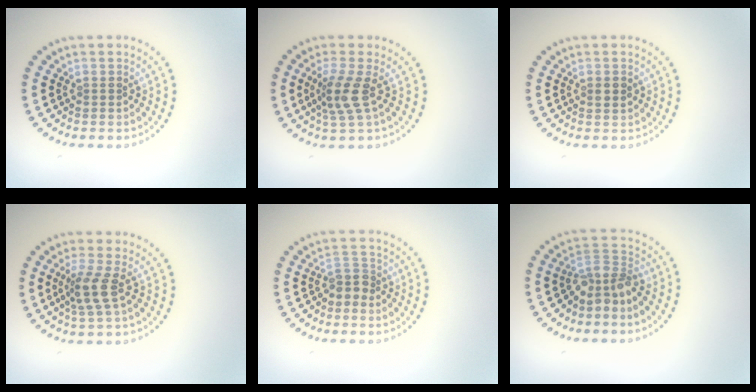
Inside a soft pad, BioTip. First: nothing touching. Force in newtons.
{"total": 2.9, "press": 2.2, "slide": 1.8}
{"total": 1.1, "press": 1.1, "slide": 0.2}
{"total": 2.5, "press": 1.9, "slide": 1.6}
{"total": 1.9, "press": 1.5, "slide": 1.2}
{"total": 3.0, "press": 2.2, "slide": 2.1}